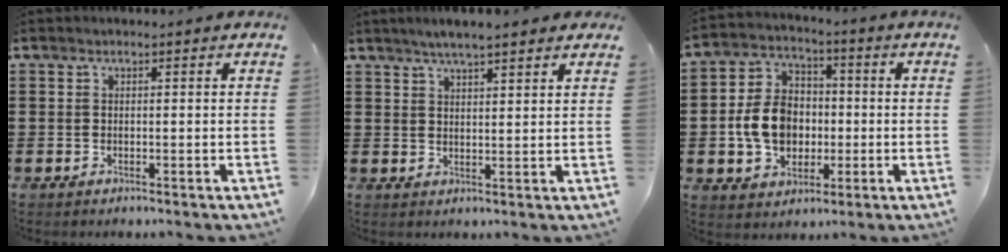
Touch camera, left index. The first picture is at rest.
{"total": 3.9, "force": [3.2, 0.4, 2.1], "torque": [-0.048, 0.000, 0.057]}
{"total": 9.1, "force": [-1.2, 7.2, 5.4], "torque": [-0.128, 0.013, -0.025]}